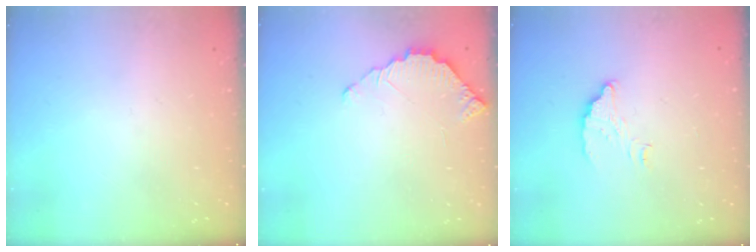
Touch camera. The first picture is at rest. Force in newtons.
{"total": 2.8, "press": 2.8, "slide": 0.3}
{"total": 4.0, "press": 4.0, "slide": 0.1}